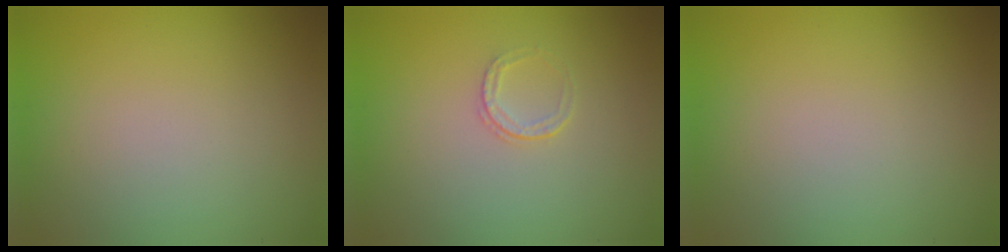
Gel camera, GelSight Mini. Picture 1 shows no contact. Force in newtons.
{"total": 1.0, "press": 0.7, "slide": 0.7}
{"total": 0.0}